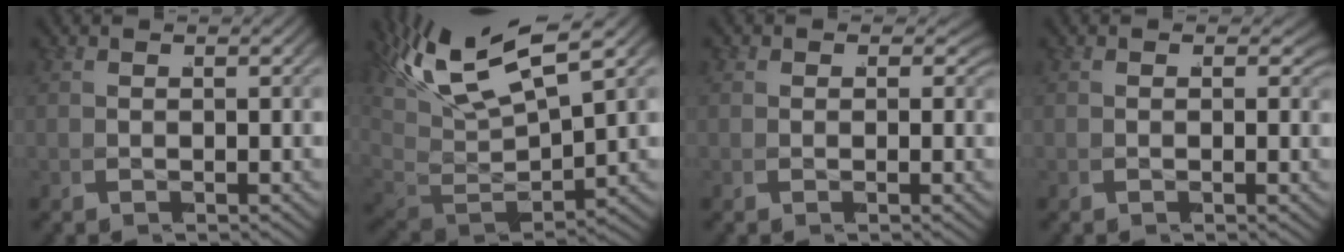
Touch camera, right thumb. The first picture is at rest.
{"total": 9.4, "force": [1.1, 5.7, 7.4], "torque": [-0.146, -0.013, 0.022]}
{"total": 1.3, "force": [0.7, 1.1, -0.1], "torque": [0.003, -0.001, 0.007]}
{"total": 0.7, "force": [0.4, 0.5, -0.1], "torque": [0.001, -0.001, 0.002]}